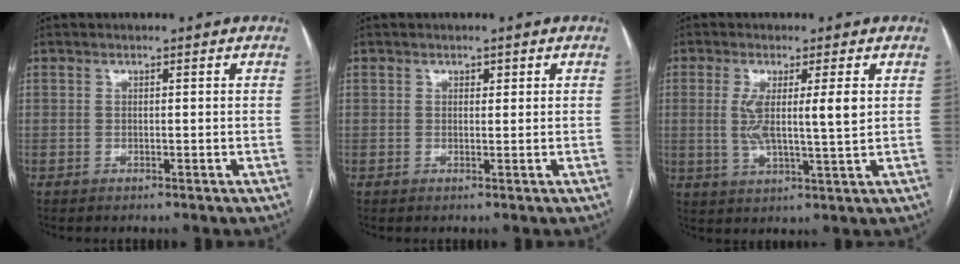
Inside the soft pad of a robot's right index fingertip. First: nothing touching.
{"total": 0.9, "force": [0.5, 0.6, 0.4], "torque": [-0.001, 0.001, 0.005]}
{"total": 7.4, "force": [1.2, 0.4, 7.3], "torque": [-0.136, -0.001, 0.023]}